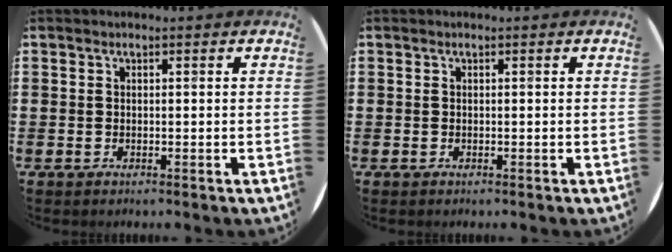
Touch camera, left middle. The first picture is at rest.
{"total": 0.0}